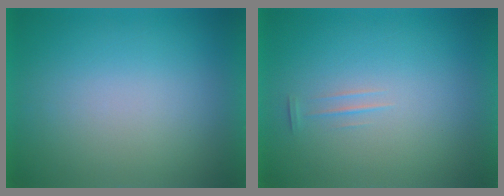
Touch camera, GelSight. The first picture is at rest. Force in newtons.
{"total": 1.4}